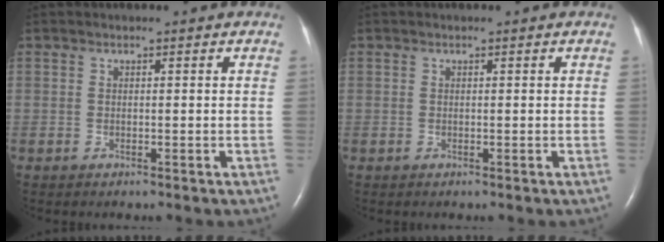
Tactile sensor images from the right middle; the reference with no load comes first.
{"total": 0.0}